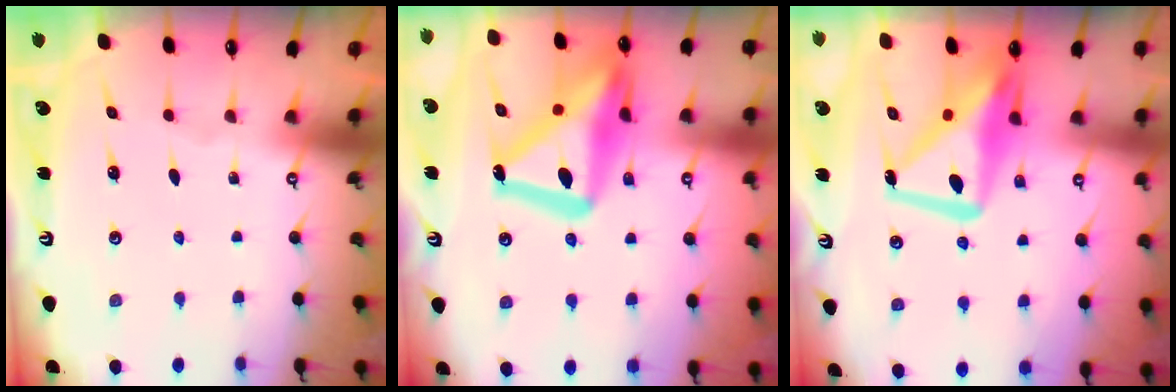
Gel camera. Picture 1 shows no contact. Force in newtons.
{"total": 21.0, "press": 20.9, "slide": 2.1}
{"total": 14.9, "press": 14.9, "slide": 1.4}